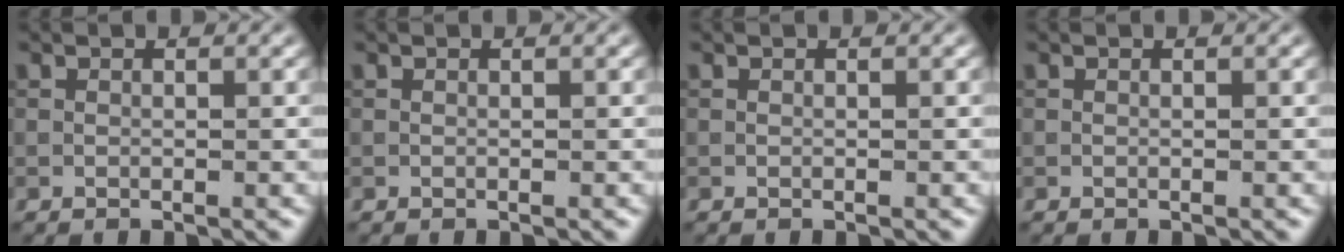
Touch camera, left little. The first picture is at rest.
{"total": 0.0}
{"total": 0.0}
{"total": 0.0}